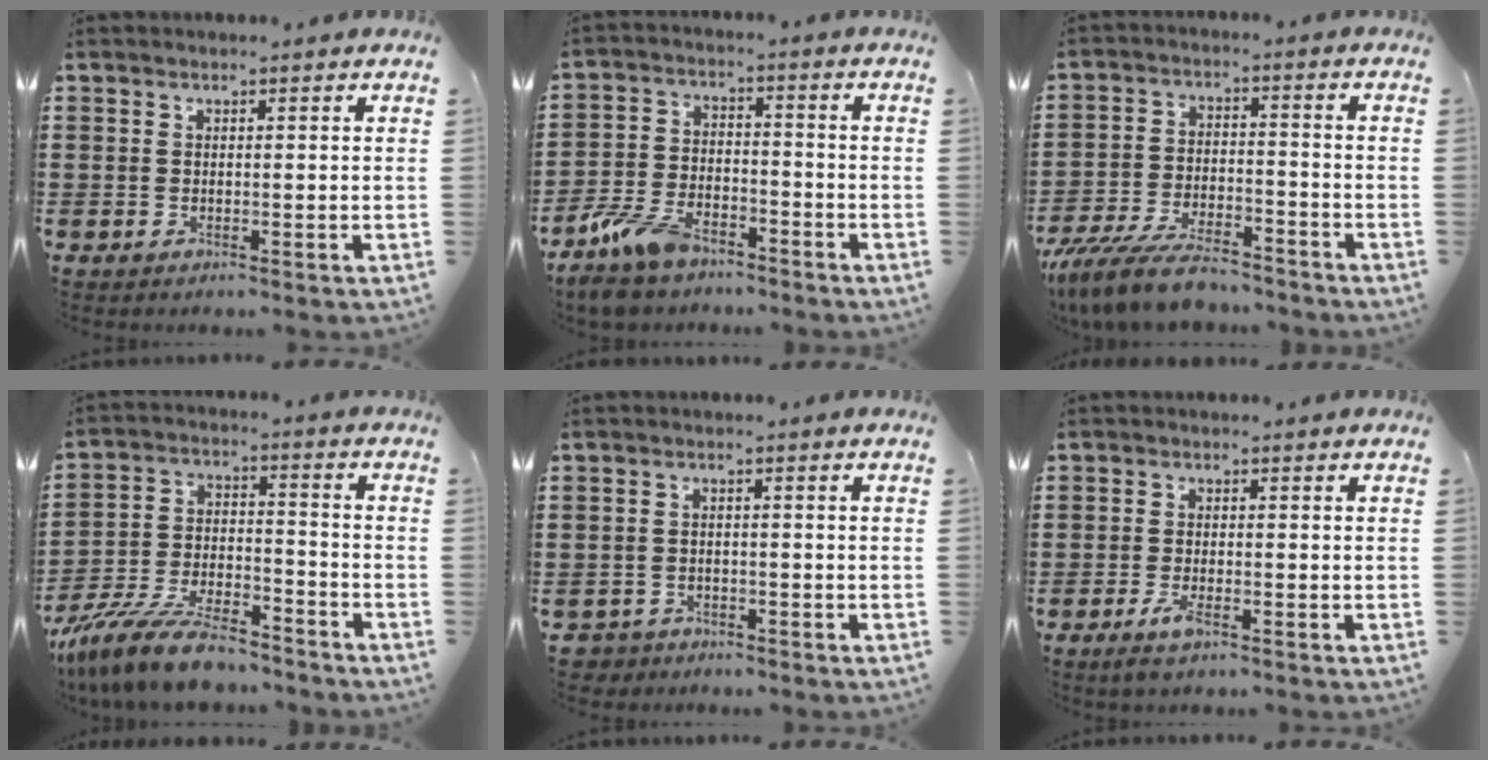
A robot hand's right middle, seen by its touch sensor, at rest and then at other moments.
{"total": 7.8, "force": [-6.1, 3.0, 3.7], "torque": [-0.088, 0.006, -0.119]}
{"total": 8.6, "force": [-7.5, 1.8, 3.8], "torque": [-0.083, 0.011, -0.144]}
{"total": 10.5, "force": [-9.3, 2.0, 4.5], "torque": [-0.095, 0.023, -0.182]}
{"total": 2.1, "force": [-1.9, 0.7, -0.2], "torque": [-0.005, 0.000, -0.045]}
{"total": 3.0, "force": [-1.5, 0.8, 2.5], "torque": [-0.054, -0.005, -0.030]}